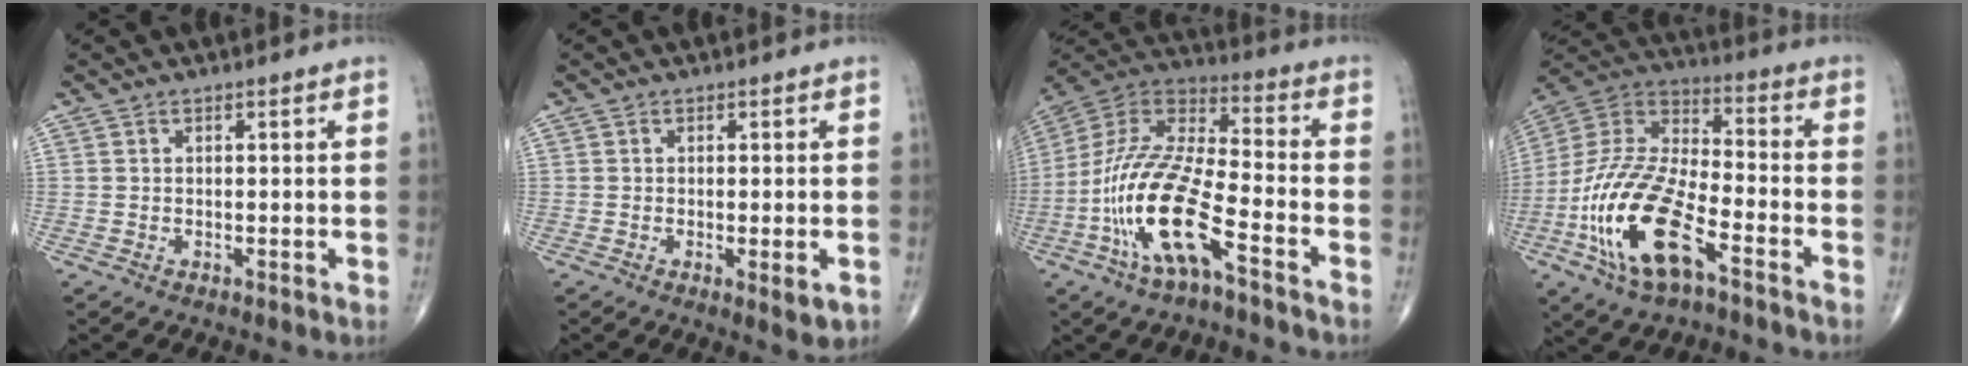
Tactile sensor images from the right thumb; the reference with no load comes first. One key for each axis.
{"total": 3.5, "fx": -1.0, "fy": 1.0, "fz": 3.2, "tx": -0.044, "ty": -0.010, "tz": -0.011}
{"total": 18.6, "fx": -7.9, "fy": 5.6, "fz": 15.8, "tx": -0.334, "ty": 0.047, "tz": -0.150}
{"total": 20.7, "fx": -9.0, "fy": 8.7, "fz": 16.5, "tx": -0.344, "ty": 0.042, "tz": -0.167}